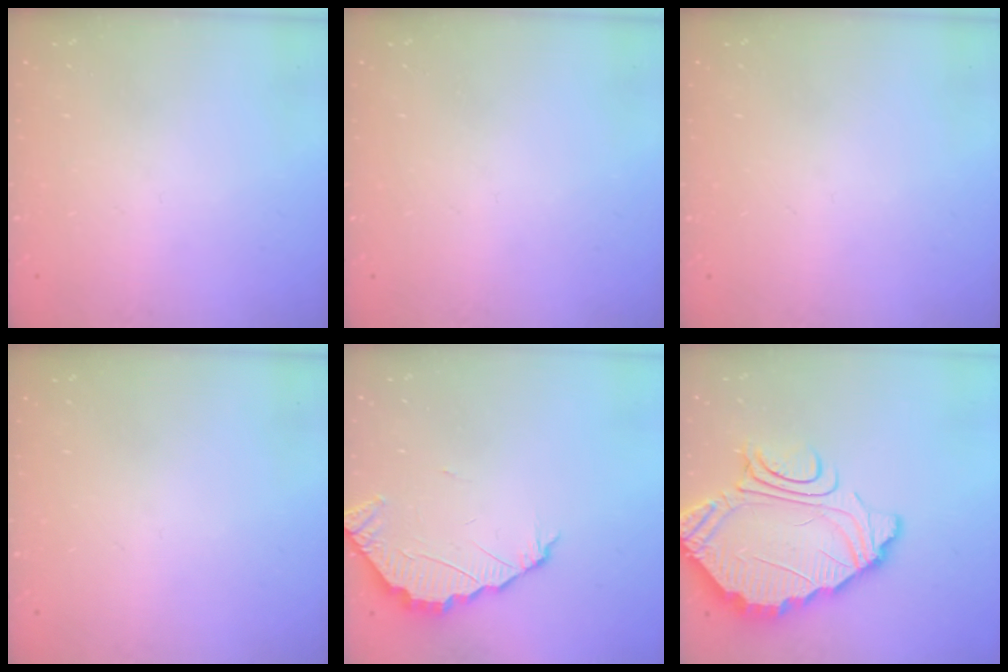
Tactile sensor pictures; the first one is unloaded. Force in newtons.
{"total": 0.0}
{"total": 0.0}
{"total": 0.0}
{"total": 2.6, "press": 2.6, "slide": 0.2}
{"total": 10.6, "press": 10.5, "slide": 0.9}